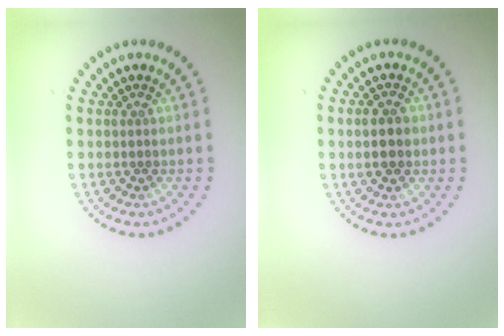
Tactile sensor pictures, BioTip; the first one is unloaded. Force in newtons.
{"total": 3.1, "press": 3.1, "slide": 0.0}